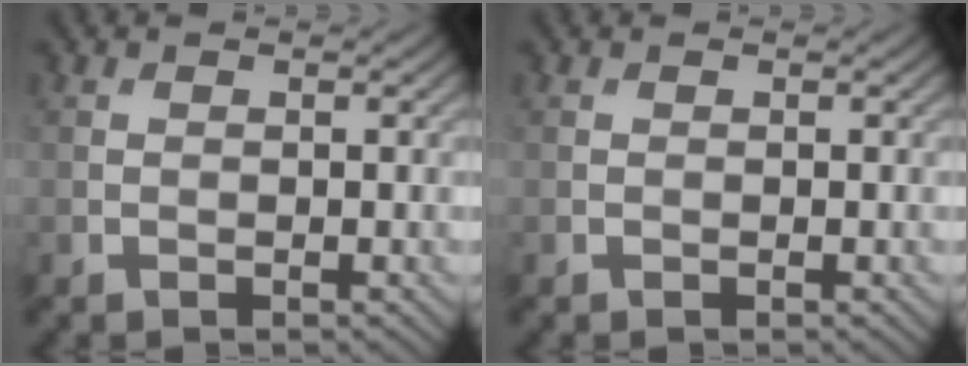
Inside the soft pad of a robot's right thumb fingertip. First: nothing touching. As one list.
[{"total": 0.0}]